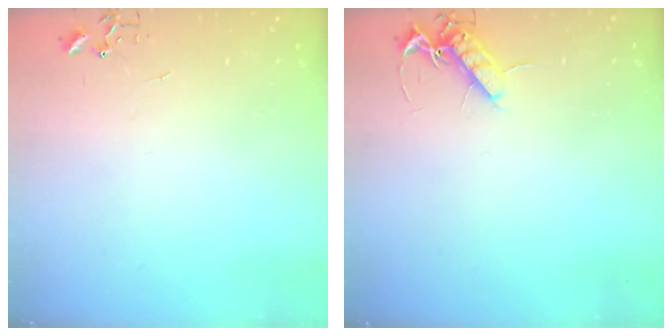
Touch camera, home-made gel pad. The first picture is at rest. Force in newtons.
{"total": 9.3, "press": 9.2, "slide": 1.3}